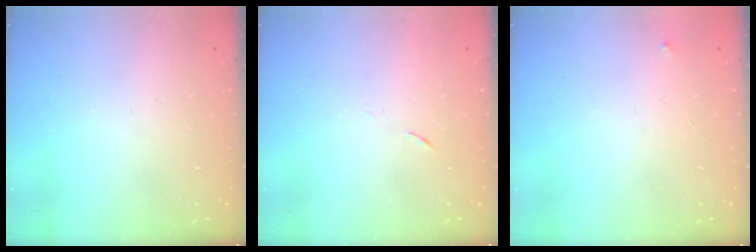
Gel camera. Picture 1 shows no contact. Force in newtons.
{"total": 4.0, "press": 3.6, "slide": 1.7}
{"total": 2.5, "press": 2.4, "slide": 0.4}